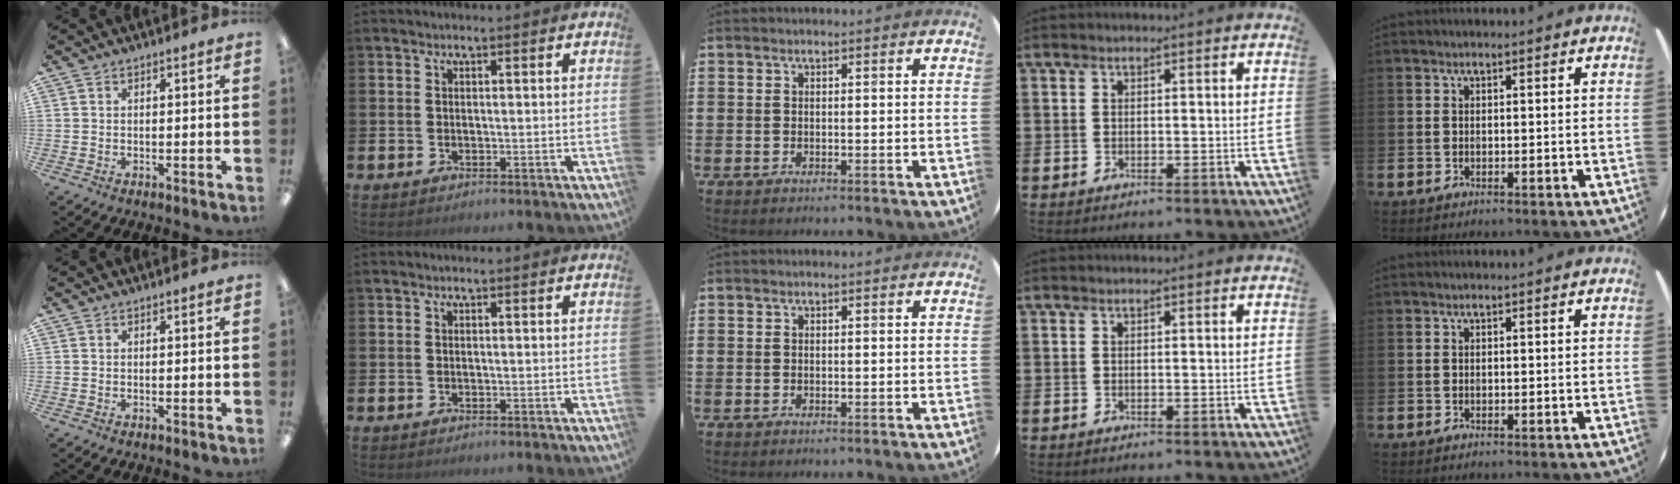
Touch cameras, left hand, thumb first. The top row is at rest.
{}